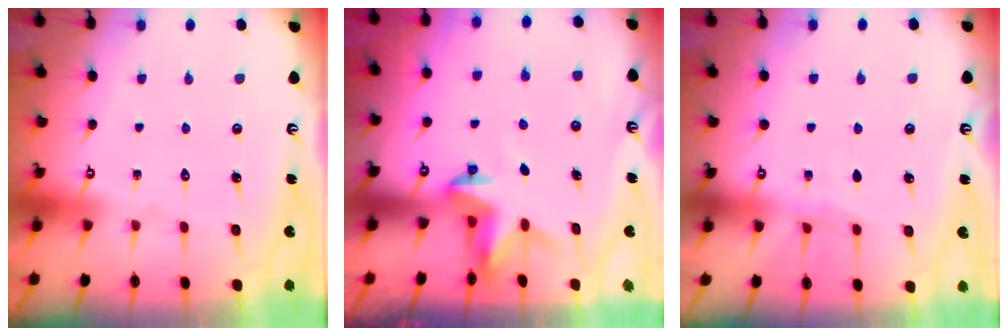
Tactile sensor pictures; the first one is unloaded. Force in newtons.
{"total": 3.6, "press": 3.6, "slide": 0.3}
{"total": 3.7, "press": 3.7, "slide": 0.6}